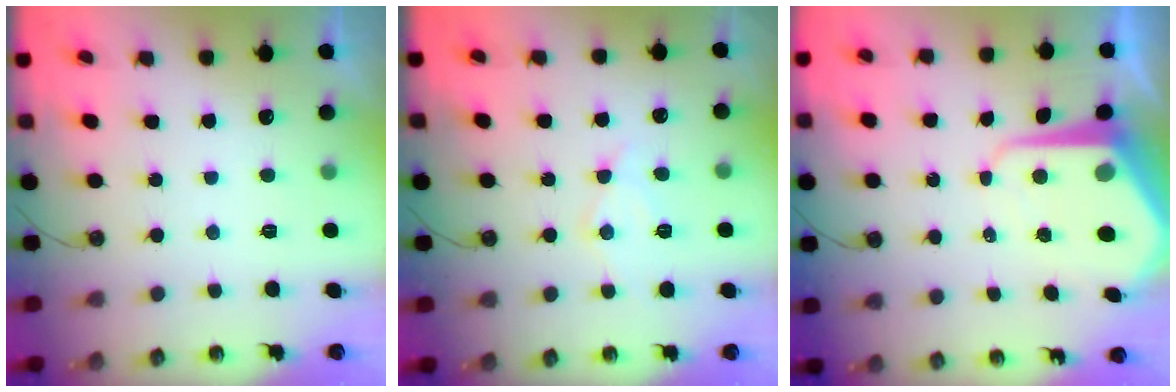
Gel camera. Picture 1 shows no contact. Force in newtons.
{"total": 10.0, "press": 9.9, "slide": 0.9}
{"total": 10.6, "press": 10.6, "slide": 1.1}